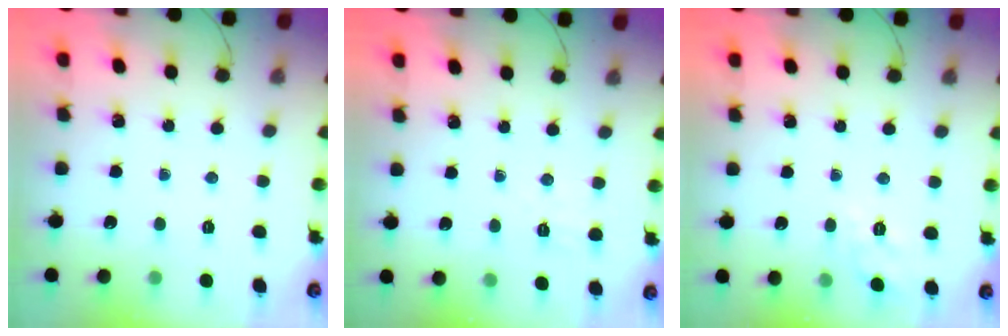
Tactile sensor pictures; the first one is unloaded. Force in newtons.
{"total": 2.1, "press": 1.6, "slide": 1.4}
{"total": 1.9, "press": 0.3, "slide": 1.8}